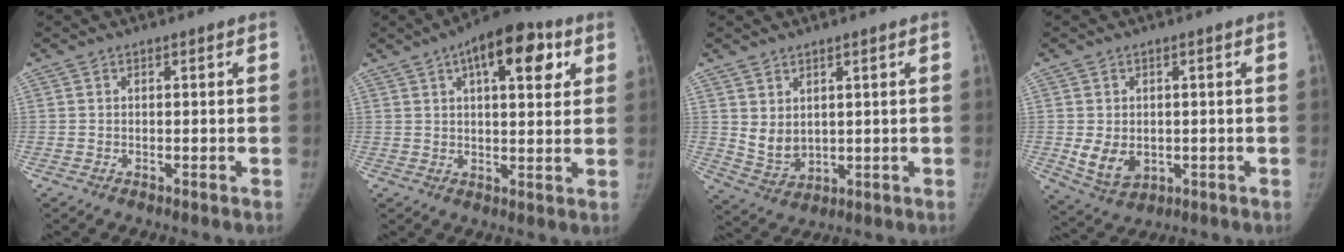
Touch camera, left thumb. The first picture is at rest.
{"total": 13.7, "force": [6.1, 6.0, 10.8], "torque": [-0.120, -0.001, 0.081]}
{"total": 5.6, "force": [1.9, 3.7, 3.7], "torque": [-0.052, -0.022, 0.051]}
{"total": 6.3, "force": [-0.6, 4.8, 4.1], "torque": [-0.060, -0.011, 0.006]}